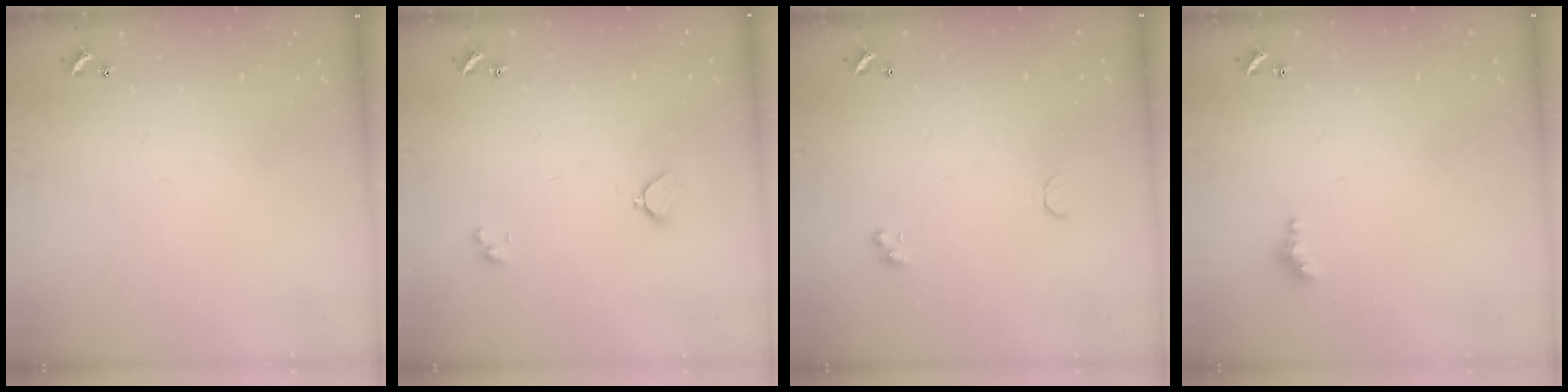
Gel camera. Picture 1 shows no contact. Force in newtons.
{"total": 2.1, "press": 2.0, "slide": 0.5}
{"total": 0.8, "press": 0.7, "slide": 0.4}
{"total": 2.8, "press": 2.8, "slide": 0.5}